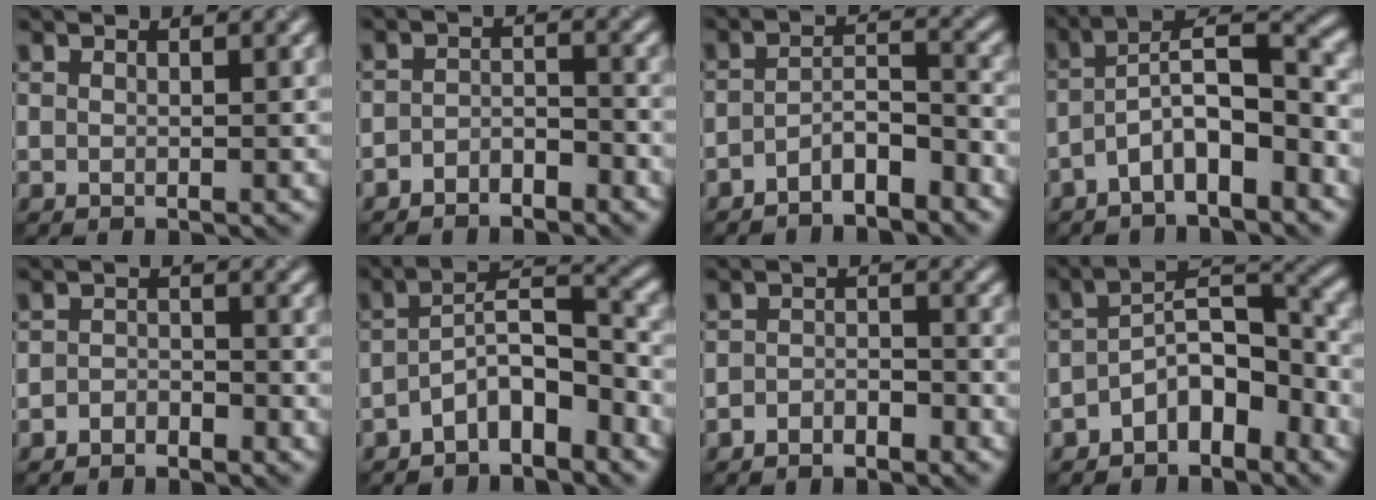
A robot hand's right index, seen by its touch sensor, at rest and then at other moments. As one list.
[{"total": 2.3, "force": [-2.0, 0.9, 0.7], "torque": [-0.016, 0.007, -0.043]}, {"total": 3.7, "force": [-2.8, 1.1, 2.3], "torque": [-0.042, 0.008, -0.054]}, {"total": 6.2, "force": [-3.2, 2.0, 4.9], "torque": [-0.086, 0.021, -0.063]}, {"total": 1.7, "force": [-1.4, 0.8, 0.4], "torque": [-0.007, 0.008, -0.033]}, {"total": 5.9, "force": [-3.8, 2.1, 4.0], "torque": [-0.064, 0.014, -0.073]}, {"total": 2.0, "force": [-1.6, 1.0, 0.8], "torque": [-0.015, 0.009, -0.035]}, {"total": 6.0, "force": [-3.6, 2.8, 4.0], "torque": [-0.054, 0.016, -0.073]}]